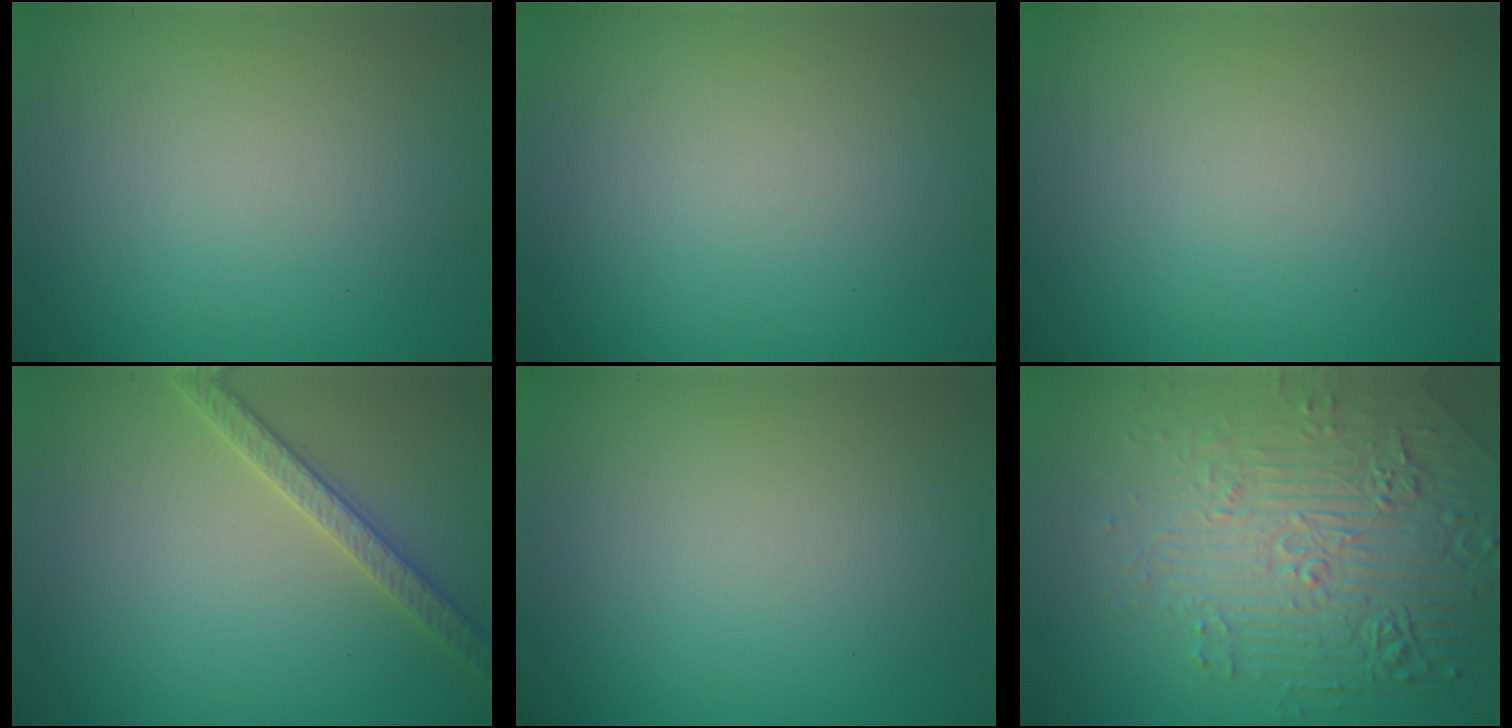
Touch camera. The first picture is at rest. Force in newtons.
{"total": 0.0}
{"total": 0.0}
{"total": 2.7, "press": 2.7, "slide": 0.1}
{"total": 0.0}
{"total": 8.3, "press": 5.8, "slide": 5.9}